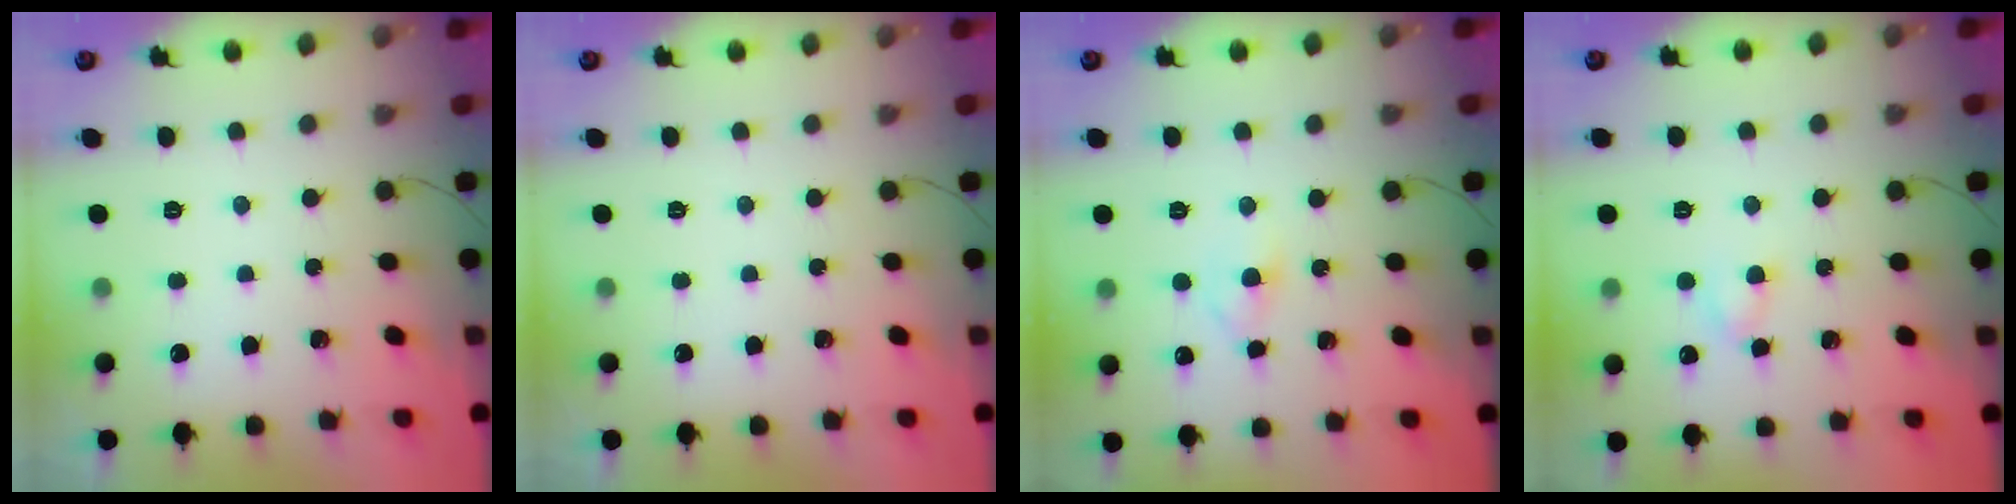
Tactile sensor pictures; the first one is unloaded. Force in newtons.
{"total": 0.0}
{"total": 3.3, "press": 3.0, "slide": 1.3}
{"total": 2.6, "press": 2.5, "slide": 0.8}